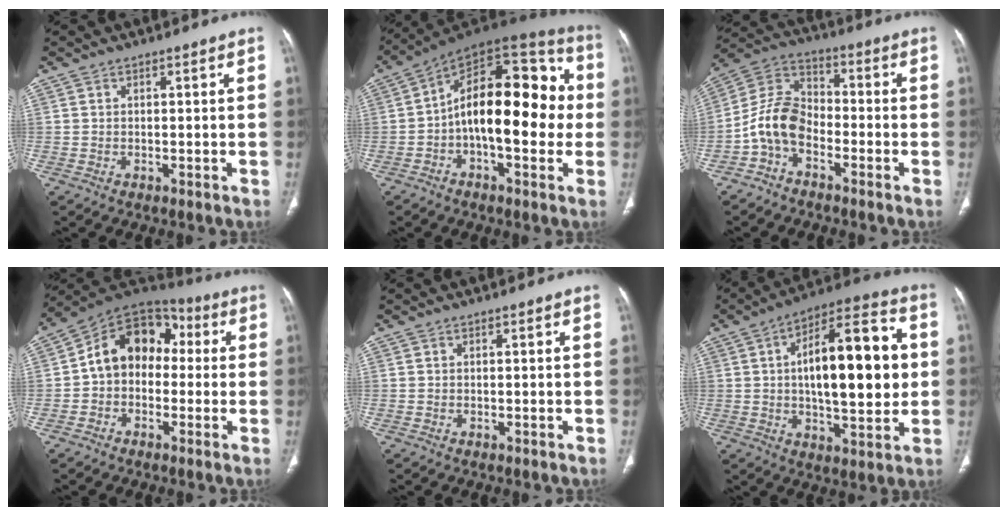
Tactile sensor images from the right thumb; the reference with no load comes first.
{"total": 22.0, "force": [-1.2, 10.7, 19.1], "torque": [-0.256, 0.048, -0.028]}
{"total": 9.5, "force": [-3.8, 6.1, 6.2], "torque": [-0.116, 0.052, -0.088]}
{"total": 13.3, "force": [0.3, 10.1, 8.7], "torque": [-0.104, 0.048, -0.013]}
{"total": 0.0}
{"total": 21.9, "force": [2.3, 8.6, 20.0], "torque": [-0.277, 0.019, 0.029]}